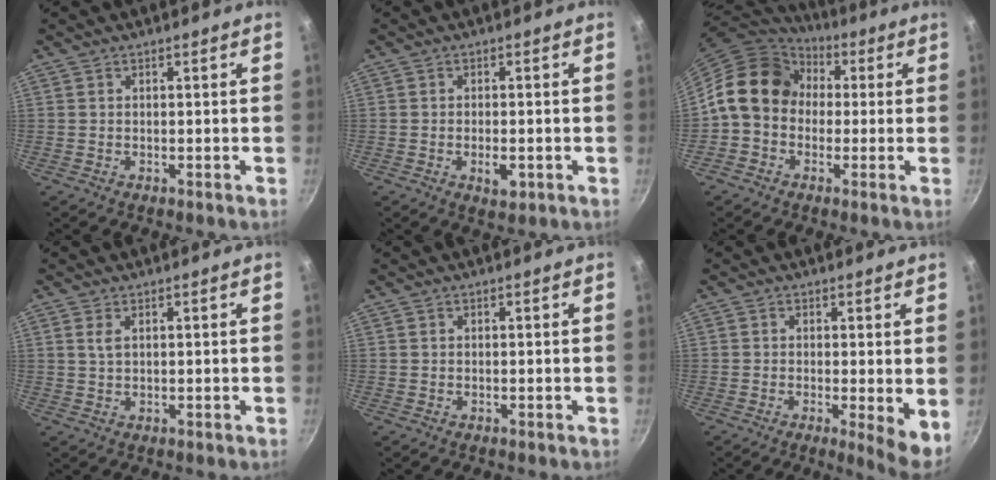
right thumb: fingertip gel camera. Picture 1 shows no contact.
{"total": 3.7, "force": [-1.1, 1.8, 3.1], "torque": [-0.048, 0.002, -0.016]}
{"total": 13.6, "force": [1.0, 11.3, 7.5], "torque": [-0.096, 0.034, -0.005]}
{"total": 1.8, "force": [0.7, 0.9, 1.4], "torque": [-0.027, -0.003, 0.016]}
{"total": 0.0}
{"total": 5.8, "force": [-0.4, 1.2, 5.7], "torque": [-0.076, -0.017, -0.006]}